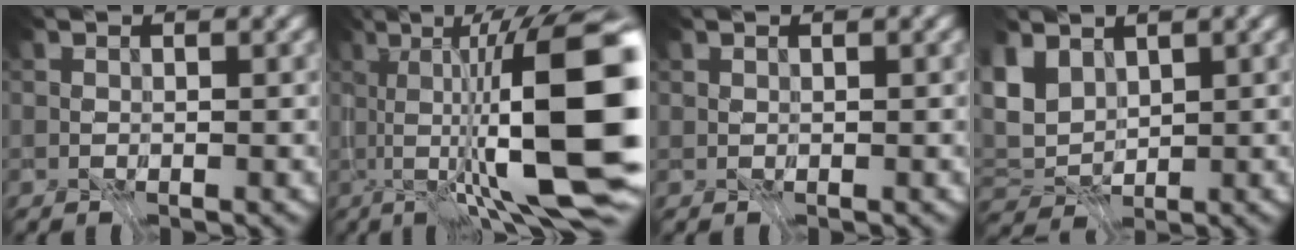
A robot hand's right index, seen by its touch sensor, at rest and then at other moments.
{"total": 11.9, "force": [-2.6, -0.9, 11.6], "torque": [-0.148, -0.001, -0.030]}
{"total": 0.5, "force": [0.4, 0.3, 0.2], "torque": [-0.012, 0.001, 0.013]}
{"total": 1.3, "force": [0.5, 0.1, 1.1], "torque": [-0.048, -0.008, 0.035]}